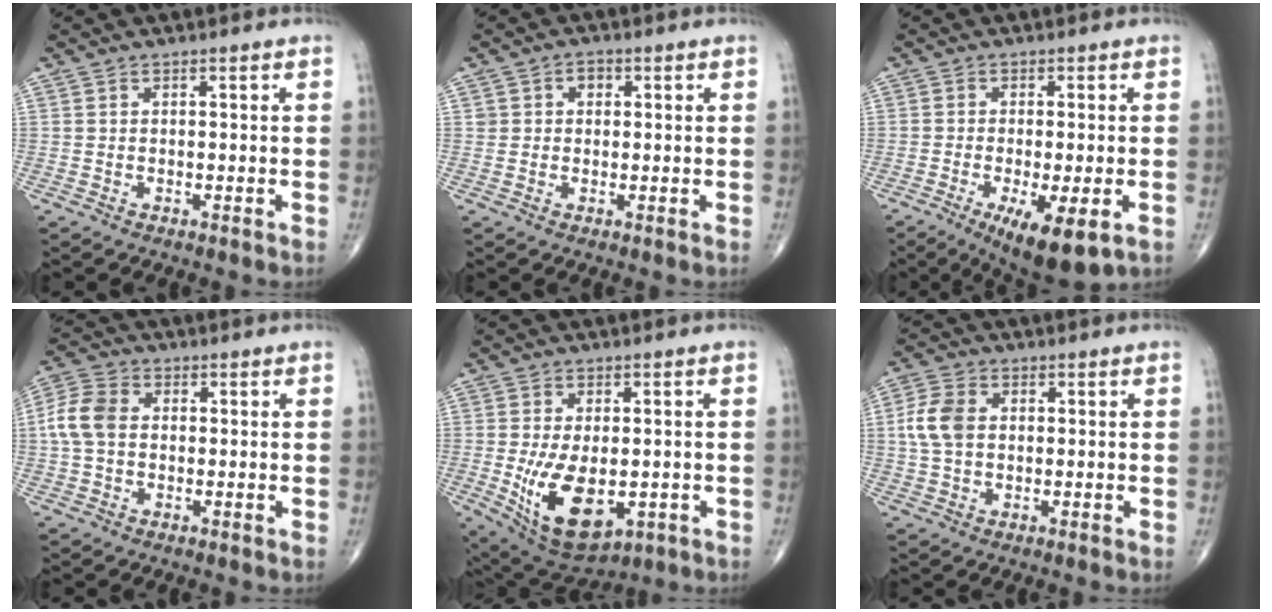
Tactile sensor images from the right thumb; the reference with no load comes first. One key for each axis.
{"total": 2.6, "fx": 0.7, "fy": 2.2, "fz": 1.2, "tx": -0.002, "ty": 0.002, "tz": 0.008}
{"total": 10.4, "fx": -4.3, "fy": 3.0, "fz": 9.0, "tx": -0.143, "ty": -0.018, "tz": -0.062}
{"total": 7.2, "fx": 0.2, "fy": 5.2, "fz": 5.0, "tx": -0.109, "ty": 0.019, "tz": -0.003}
{"total": 13.6, "fx": -2.9, "fy": 7.4, "fz": 11.0, "tx": -0.180, "ty": -0.009, "tz": -0.023}
{"total": 6.6, "fx": 0.7, "fy": 4.6, "fz": 4.7, "tx": -0.101, "ty": 0.009, "tz": 0.010}